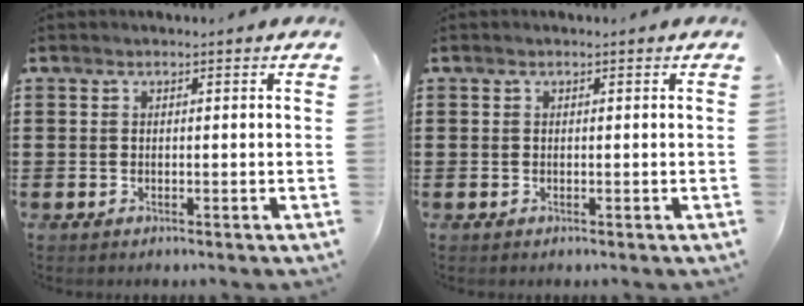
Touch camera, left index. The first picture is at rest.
{"total": 0.0}